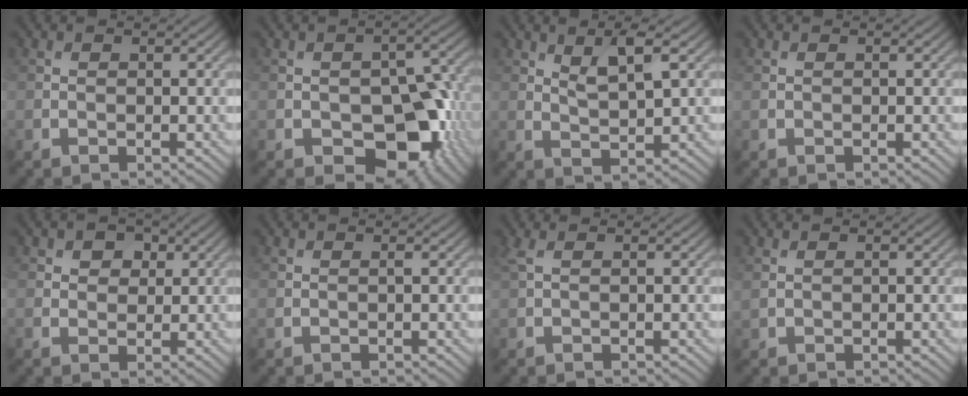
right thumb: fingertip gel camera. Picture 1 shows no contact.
{"total": 11.2, "force": [-3.8, 6.7, 8.2], "torque": [-0.106, -0.013, -0.057]}
{"total": 4.3, "force": [2.3, 1.2, 3.5], "torque": [-0.072, -0.005, 0.046]}
{"total": 0.0}
{"total": 3.3, "force": [1.6, 2.4, 1.7], "torque": [-0.027, -0.003, 0.019]}
{"total": 0.0}
{"total": 1.5, "force": [0.7, 0.4, 1.3], "torque": [-0.035, 0.009, 0.013]}
{"total": 0.6, "force": [0.3, 0.3, 0.4], "torque": [-0.015, 0.000, 0.011]}